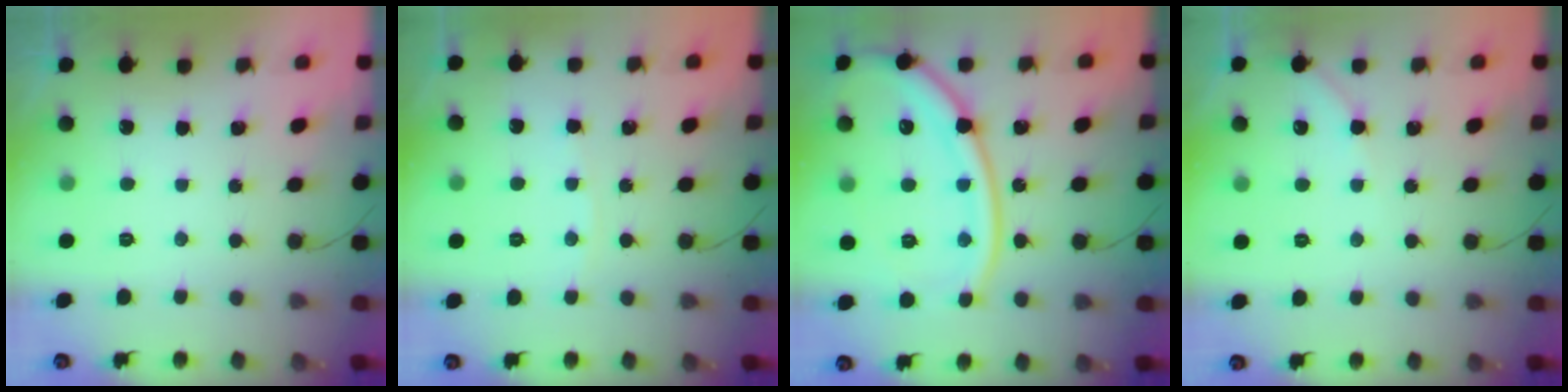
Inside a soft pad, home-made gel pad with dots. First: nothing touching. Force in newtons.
{"total": 1.5, "press": 1.5, "slide": 0.2}
{"total": 19.2, "press": 19.2, "slide": 1.5}
{"total": 3.8, "press": 3.8, "slide": 0.6}